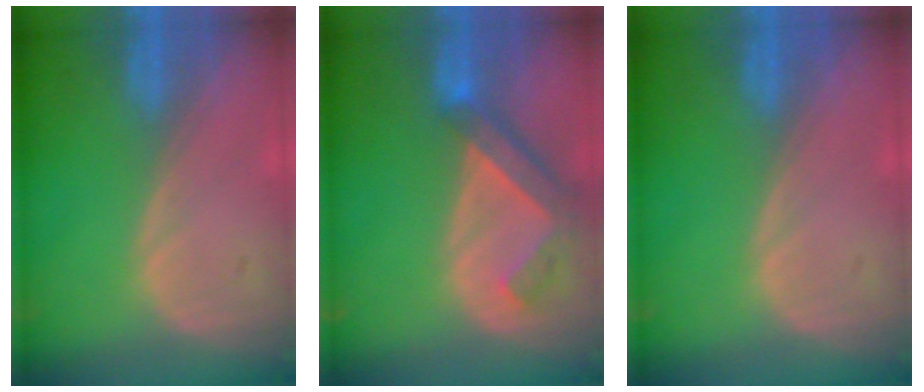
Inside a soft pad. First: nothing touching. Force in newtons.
{"total": 6.4, "press": 5.8, "slide": 2.8}
{"total": 0.0}